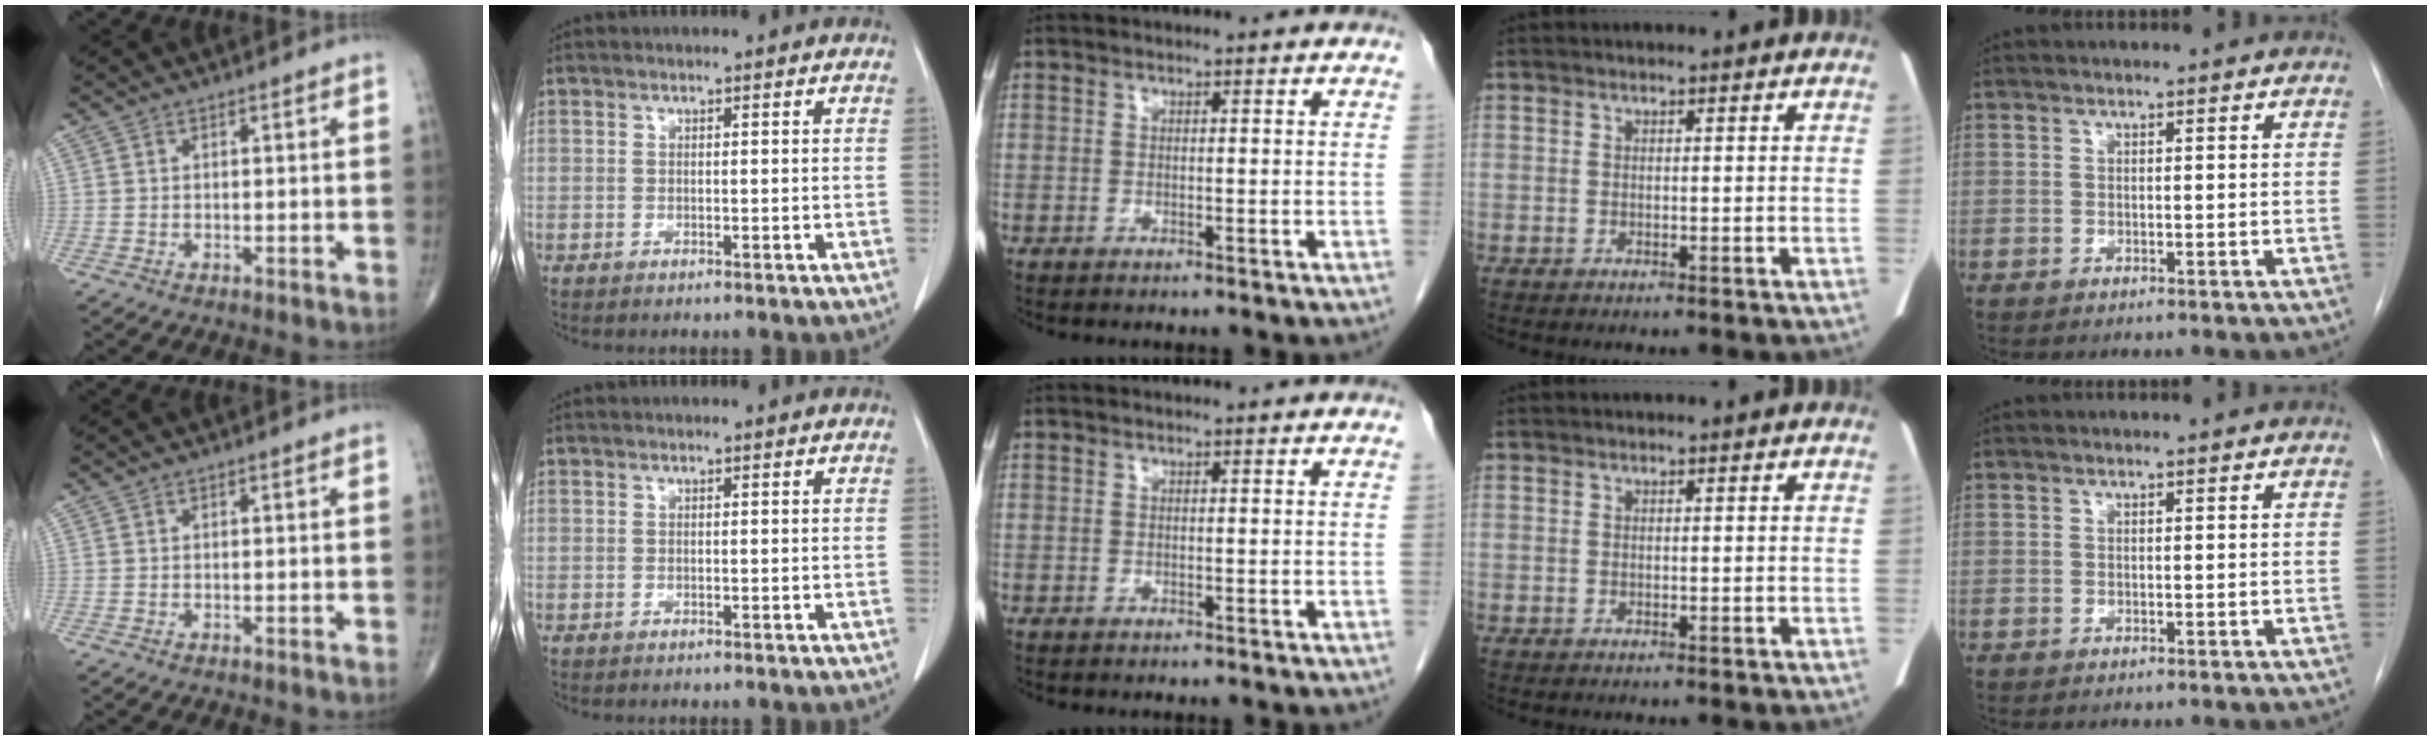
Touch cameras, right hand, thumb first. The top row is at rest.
{}